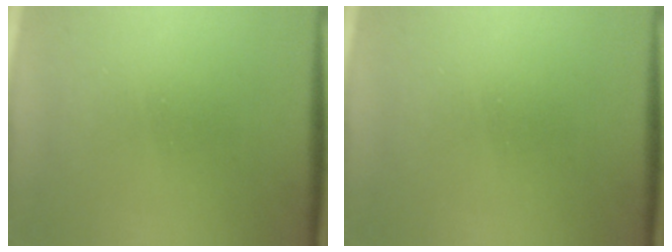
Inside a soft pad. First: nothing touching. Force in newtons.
{"total": 0.0}